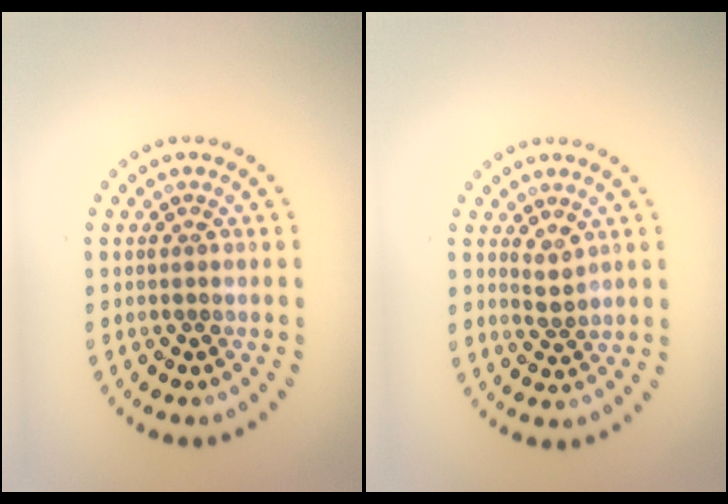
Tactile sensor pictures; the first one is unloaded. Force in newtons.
{"total": 1.6, "press": 1.3, "slide": 1.0}